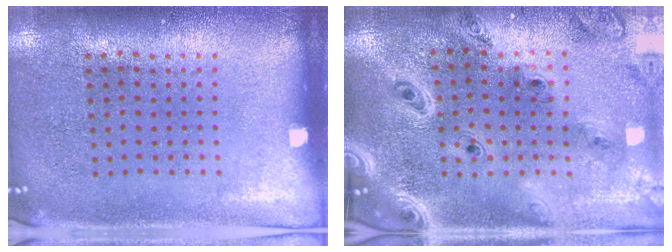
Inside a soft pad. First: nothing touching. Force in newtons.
{"total": 2.5, "press": 2.2, "slide": 1.1}